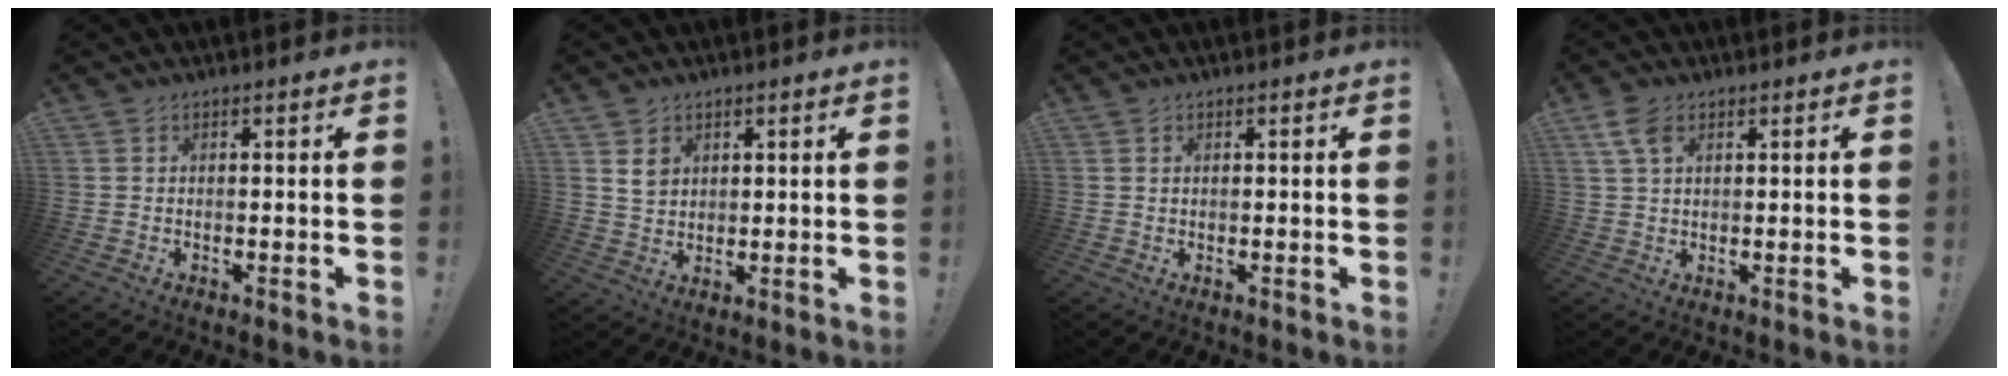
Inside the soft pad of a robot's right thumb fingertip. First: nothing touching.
{"total": 5.0, "force": [2.7, 3.9, 1.7], "torque": [-0.014, -0.009, 0.047]}
{"total": 0.8, "force": [0.6, 0.5, 0.0], "torque": [0.007, -0.001, 0.011]}
{"total": 5.5, "force": [2.6, 2.9, 3.9], "torque": [-0.072, -0.003, 0.050]}